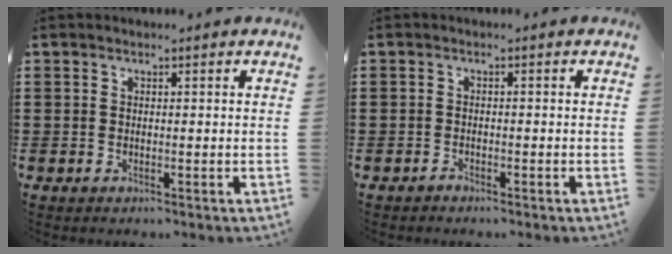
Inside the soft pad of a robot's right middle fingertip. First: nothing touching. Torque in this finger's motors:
{"motor_torque": [0.73, -0.27, -0.07, 0.01]}